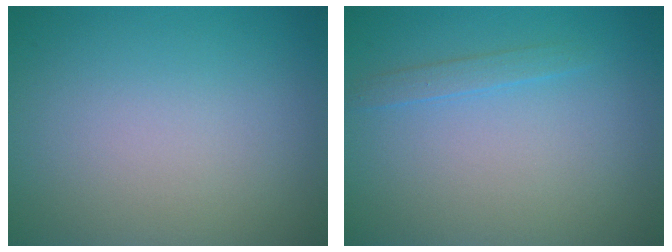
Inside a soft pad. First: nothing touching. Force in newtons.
{"total": 1.1, "press": 1.1, "slide": 0.1}